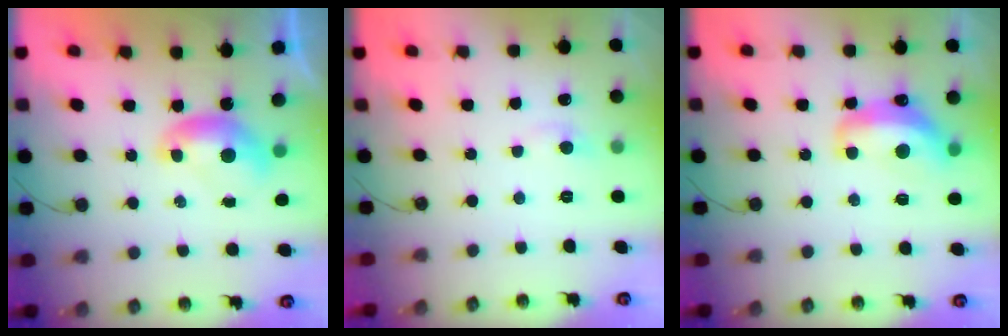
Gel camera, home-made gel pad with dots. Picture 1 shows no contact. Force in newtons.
{"total": 1.1, "press": 0.8, "slide": 0.7}
{"total": 7.1, "press": 7.0, "slide": 0.7}